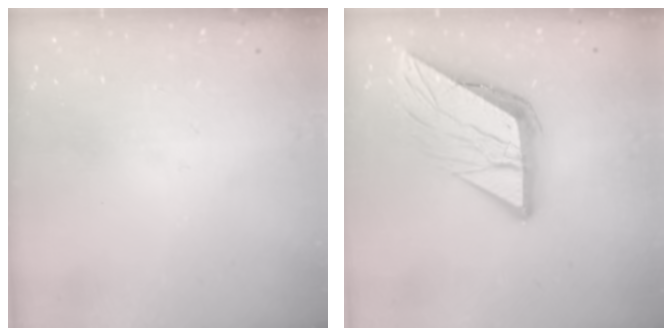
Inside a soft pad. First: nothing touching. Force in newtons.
{"total": 15.9, "press": 15.9, "slide": 1.6}